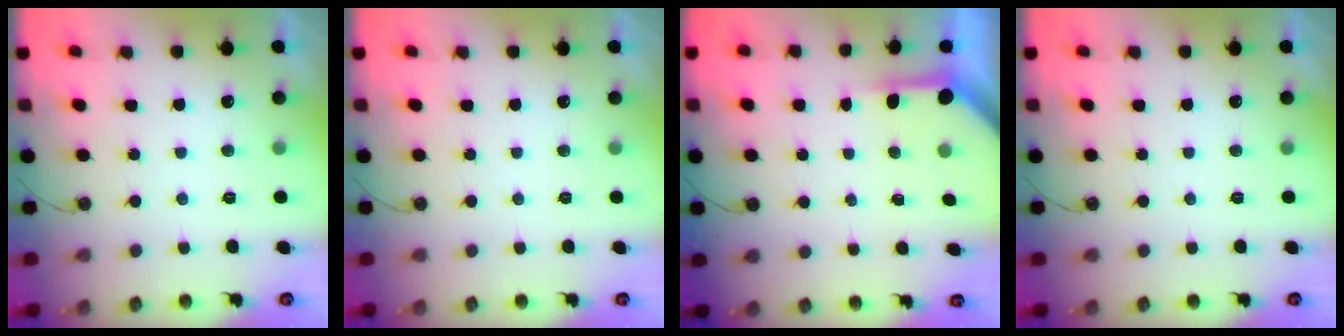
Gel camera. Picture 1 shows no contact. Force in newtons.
{"total": 0.0}
{"total": 3.8, "press": 3.8, "slide": 0.4}
{"total": 0.0}